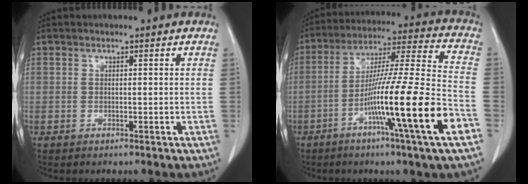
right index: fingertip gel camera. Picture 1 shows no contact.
{"total": 19.4, "force": [-7.6, -1.3, 17.8], "torque": [-0.301, -0.016, -0.131]}